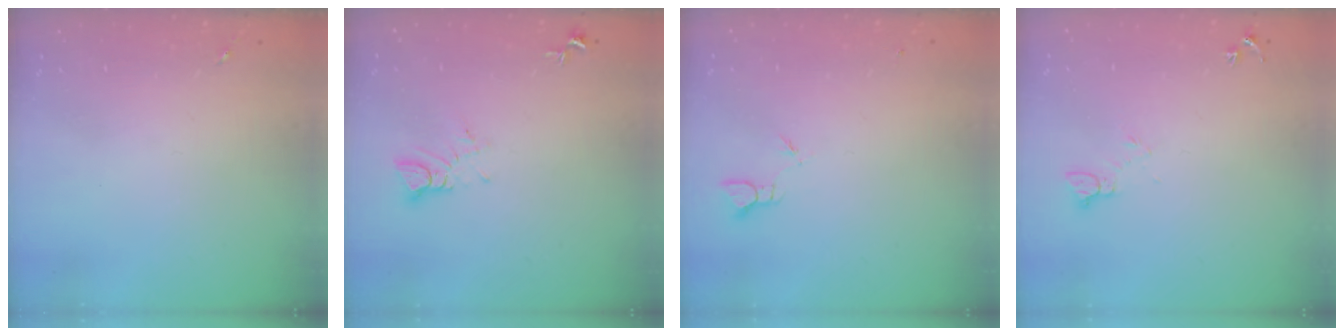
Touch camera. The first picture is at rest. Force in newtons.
{"total": 4.2, "press": 4.2, "slide": 0.5}
{"total": 1.9, "press": 1.9, "slide": 0.1}
{"total": 4.4, "press": 4.3, "slide": 0.4}